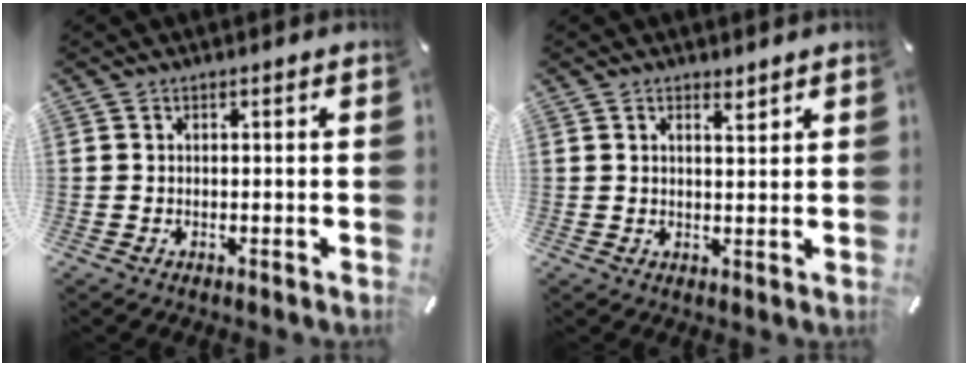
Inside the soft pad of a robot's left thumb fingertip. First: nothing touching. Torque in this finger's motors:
{"motor_torque": [-0.04, -0.55, -0.01, -0.13, 0.07]}